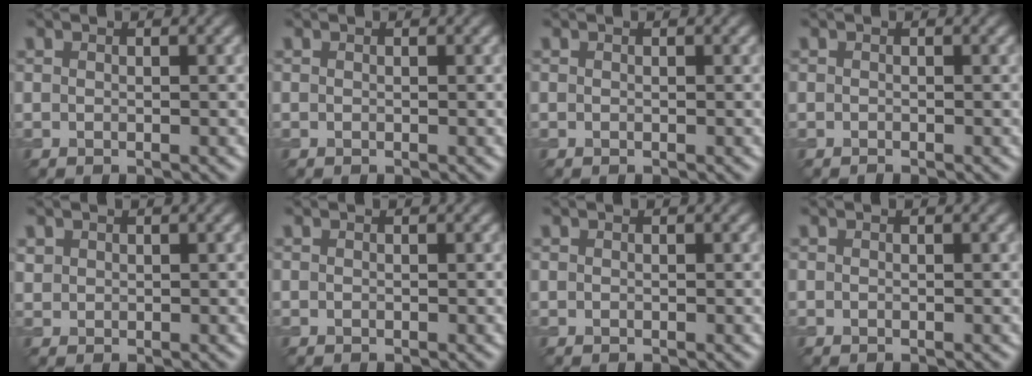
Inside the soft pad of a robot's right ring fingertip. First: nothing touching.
{"total": 0.0}
{"total": 0.0}
{"total": 0.0}
{"total": 0.9, "force": [0.6, 0.7, 0.1], "torque": [-0.002, -0.001, 0.015]}
{"total": 0.0}
{"total": 0.0}
{"total": 0.0}